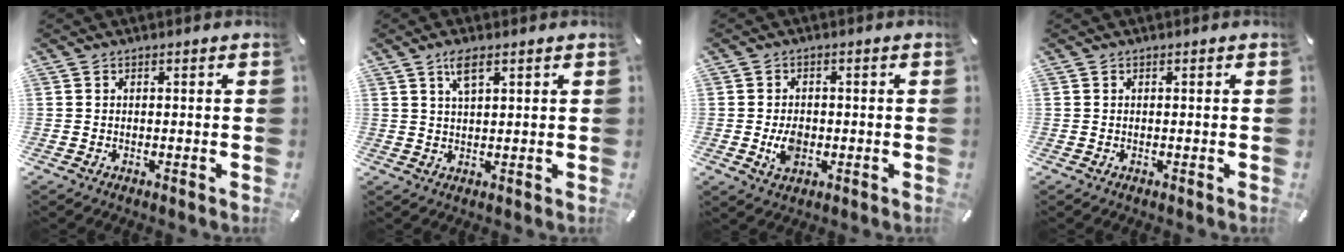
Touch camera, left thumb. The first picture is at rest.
{"total": 4.3, "force": [2.4, 1.3, 3.3], "torque": [-0.071, 0.004, 0.042]}
{"total": 5.1, "force": [-0.9, 3.6, 3.5], "torque": [-0.073, -0.004, -0.020]}
{"total": 0.0}